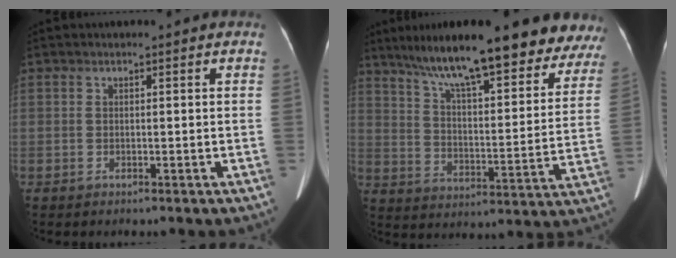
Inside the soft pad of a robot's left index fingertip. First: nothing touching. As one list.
[{"total": 27.3, "force": [22.6, 5.3, 14.4], "torque": [-0.216, -0.012, 0.298]}]